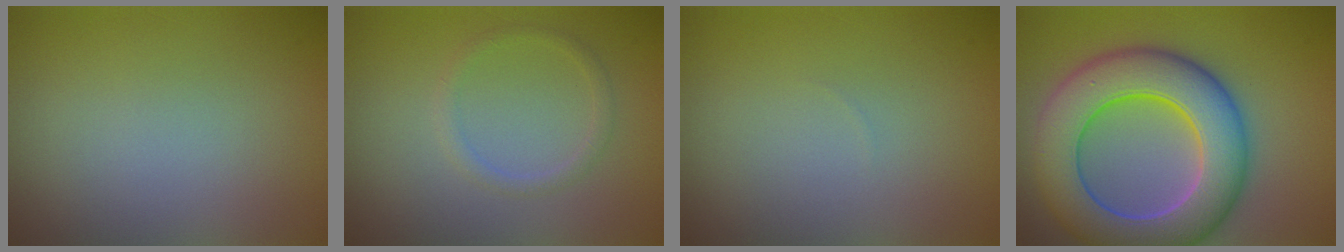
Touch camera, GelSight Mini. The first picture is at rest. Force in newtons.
{"total": 1.3, "press": 1.2, "slide": 0.0}
{"total": 0.0}
{"total": 10.8, "press": 10.7, "slide": 0.8}